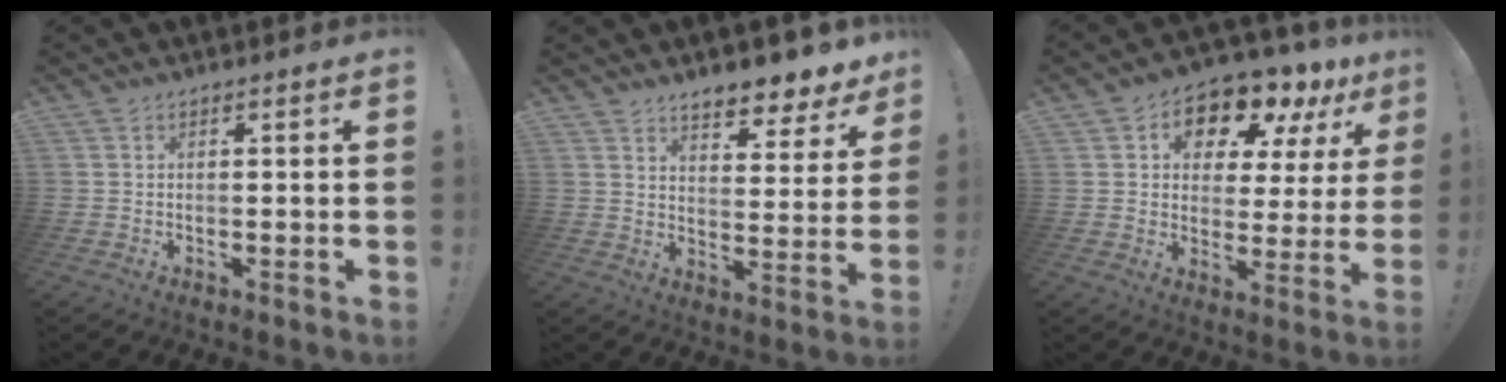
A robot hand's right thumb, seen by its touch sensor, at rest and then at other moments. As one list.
[{"total": 8.5, "force": [7.4, 2.4, 3.5], "torque": [-0.040, -0.068, 0.131]}, {"total": 11.6, "force": [8.8, 6.0, 4.7], "torque": [-0.068, -0.075, 0.153]}]